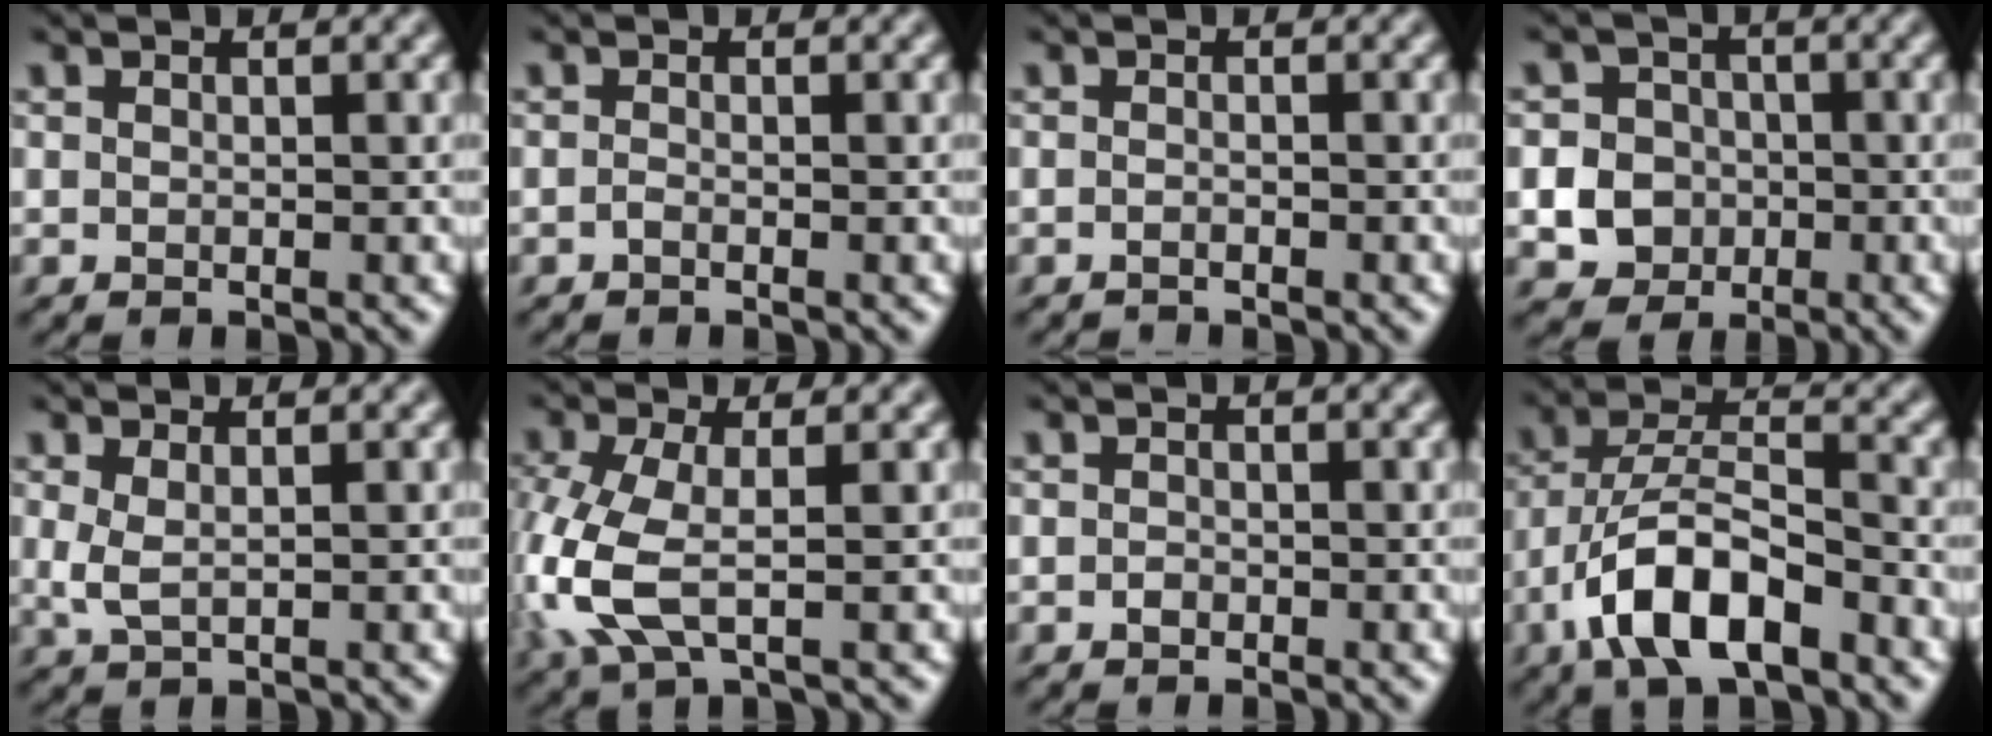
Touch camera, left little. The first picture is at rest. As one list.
[{"total": 0.6, "force": [-0.5, 0.1, 0.4], "torque": [-0.012, 0.002, -0.010]}, {"total": 0.7, "force": [-0.7, 0.1, 0.2], "torque": [-0.005, 0.001, -0.011]}, {"total": 5.9, "force": [-1.6, 5.4, 1.7], "torque": [-0.023, 0.006, -0.050]}, {"total": 1.8, "force": [0.2, 0.7, 1.6], "torque": [-0.047, 0.002, 0.008]}, {"total": 6.0, "force": [-1.1, 2.7, 5.3], "torque": [-0.149, 0.000, -0.022]}, {"total": 0.6, "force": [-0.4, 0.4, 0.3], "torque": [-0.006, 0.000, -0.010]}, {"total": 8.5, "force": [-4.6, 3.4, 6.4], "torque": [-0.117, 0.012, -0.089]}]